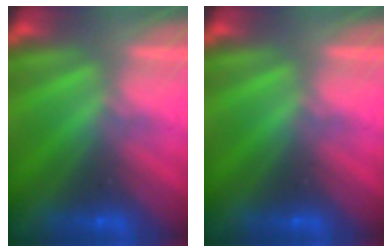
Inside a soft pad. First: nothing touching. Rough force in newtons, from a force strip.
{"total": 0.0}